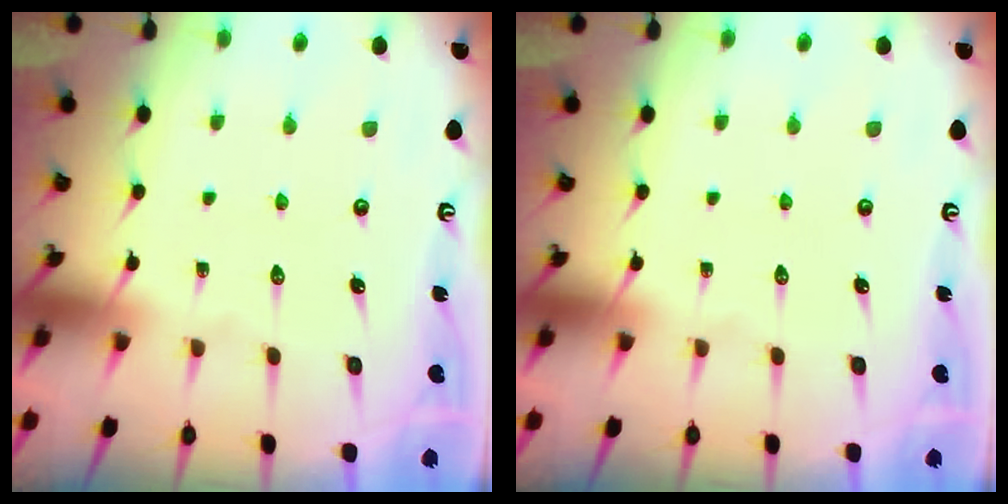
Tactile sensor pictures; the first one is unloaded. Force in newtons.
{"total": 0.0}